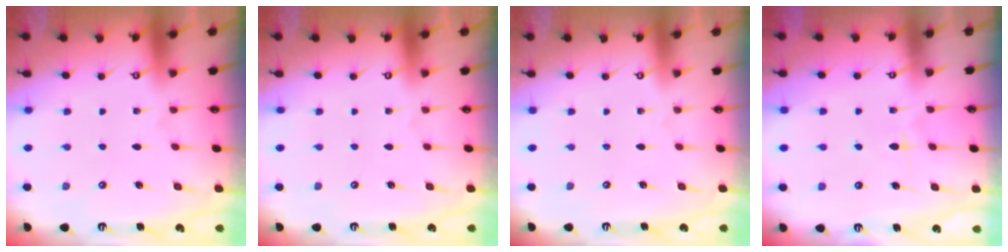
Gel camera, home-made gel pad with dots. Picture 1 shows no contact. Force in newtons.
{"total": 0.0}
{"total": 0.0}
{"total": 5.2, "press": 5.1, "slide": 0.6}